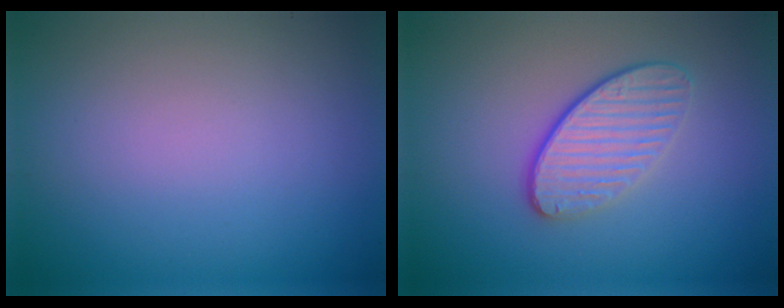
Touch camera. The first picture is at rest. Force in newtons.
{"total": 3.6, "press": 2.9, "slide": 2.2}